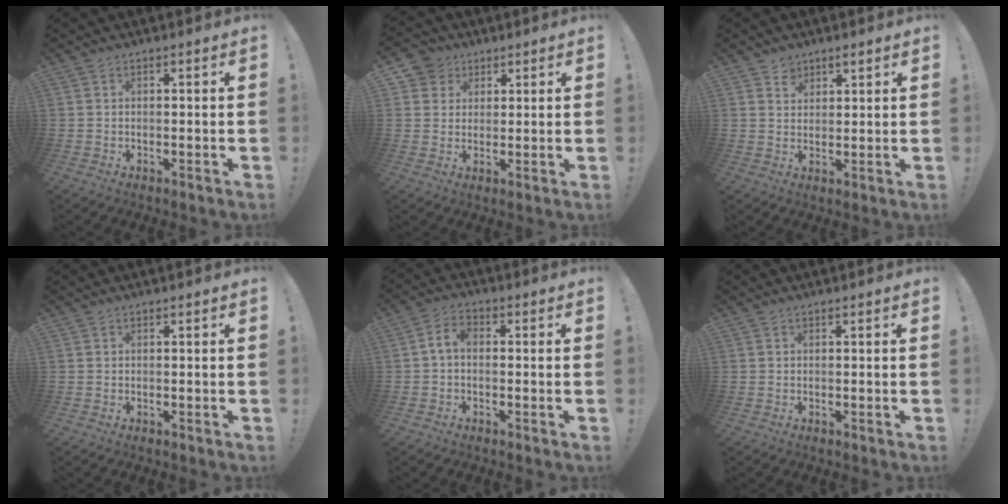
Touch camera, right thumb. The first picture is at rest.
{"total": 5.6, "force": [2.6, 5.0, 0.7], "torque": [-0.011, -0.014, 0.050]}
{"total": 3.2, "force": [2.4, 2.1, 0.4], "torque": [0.004, -0.016, 0.040]}
{"total": 0.0}
{"total": 4.5, "force": [-0.3, 2.7, 3.7], "torque": [-0.074, 0.011, -0.006]}
{"total": 0.0}